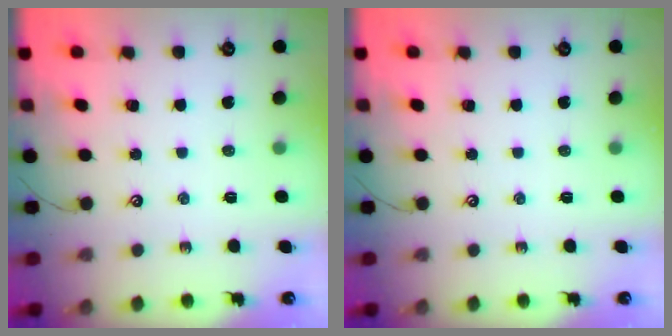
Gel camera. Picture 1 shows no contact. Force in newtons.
{"total": 0.0}